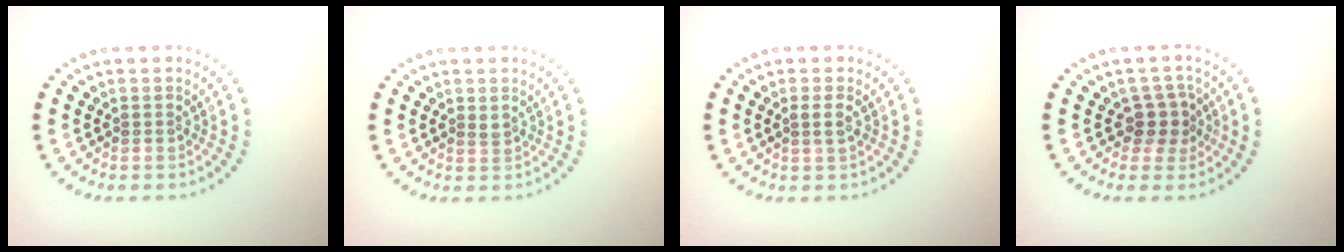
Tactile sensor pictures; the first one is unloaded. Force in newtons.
{"total": 0.7, "press": 0.4, "slide": 0.5}
{"total": 1.1, "press": 0.9, "slide": 0.6}
{"total": 2.4, "press": 1.9, "slide": 1.6}